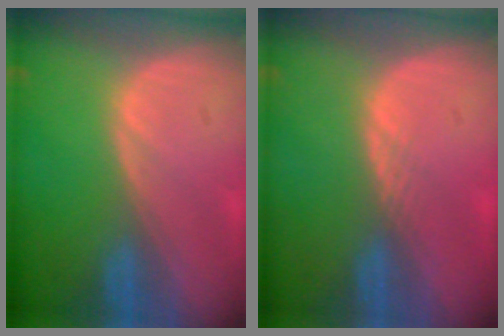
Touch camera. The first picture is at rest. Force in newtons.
{"total": 1.0, "press": 0.8, "slide": 0.5}